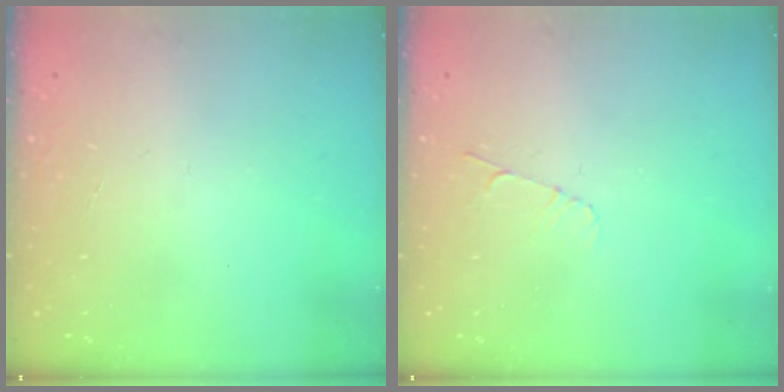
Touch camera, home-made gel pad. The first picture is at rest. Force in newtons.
{"total": 3.3, "press": 3.2, "slide": 0.3}